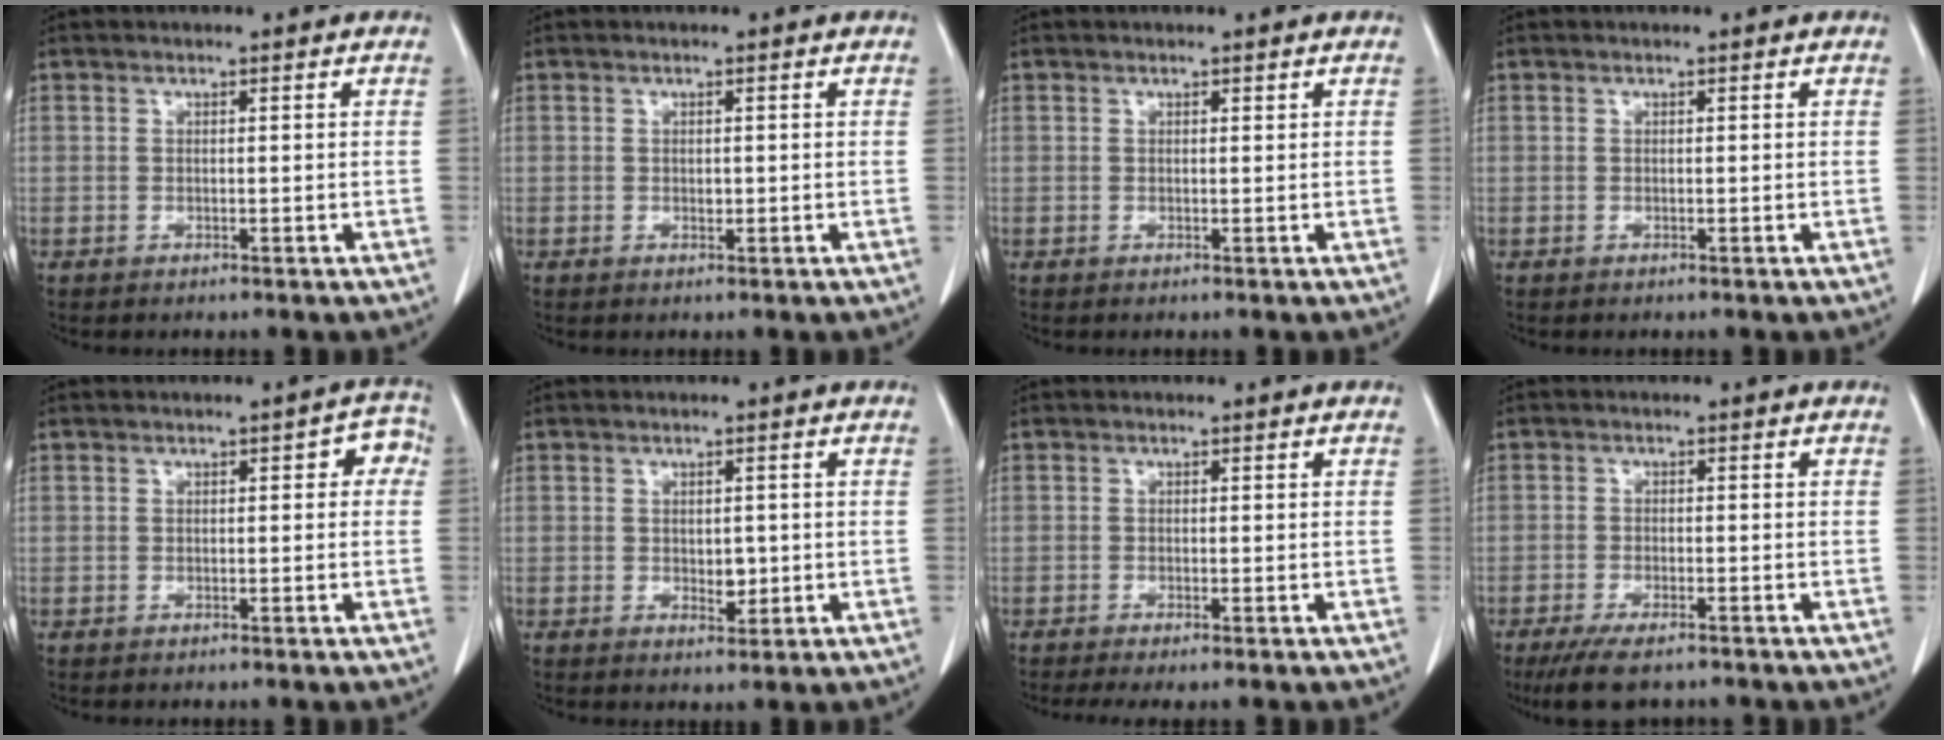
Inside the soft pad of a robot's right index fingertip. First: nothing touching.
{"total": 0.7, "force": [0.0, 0.4, 0.5], "torque": [-0.008, 0.000, 0.001]}
{"total": 0.0}
{"total": 0.0}
{"total": 3.1, "force": [0.4, 1.6, 2.6], "torque": [-0.019, 0.024, -0.001]}
{"total": 2.4, "force": [-0.2, 1.4, 1.9], "torque": [-0.026, -0.002, 0.003]}
{"total": 3.2, "force": [-2.4, 0.4, 2.0], "torque": [-0.031, -0.007, -0.039]}
{"total": 7.1, "force": [-5.6, 1.8, 4.0], "torque": [-0.065, -0.013, -0.091]}